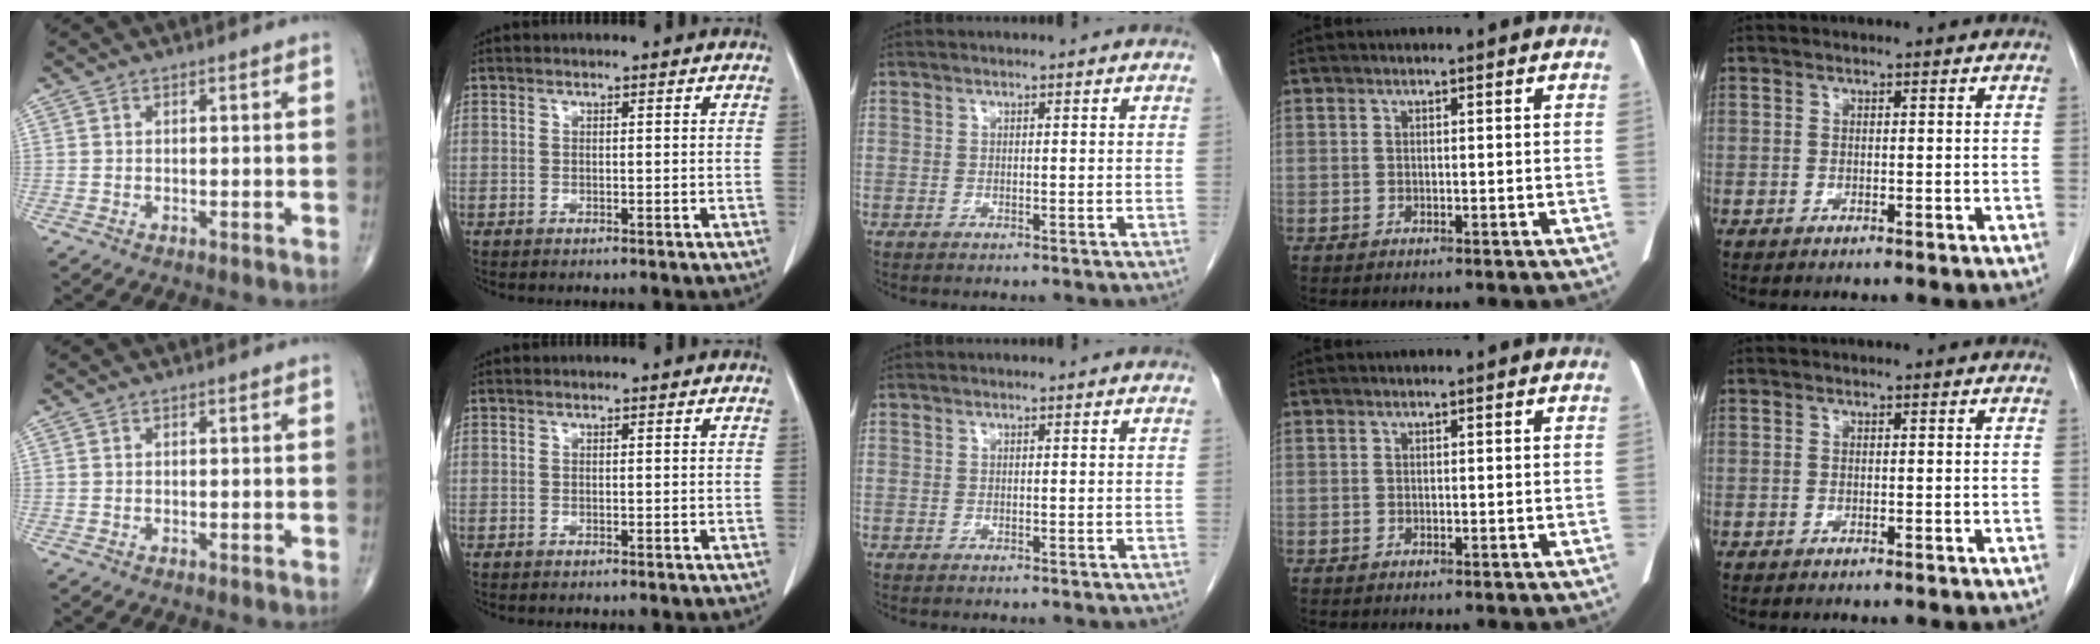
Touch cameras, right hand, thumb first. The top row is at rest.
{}